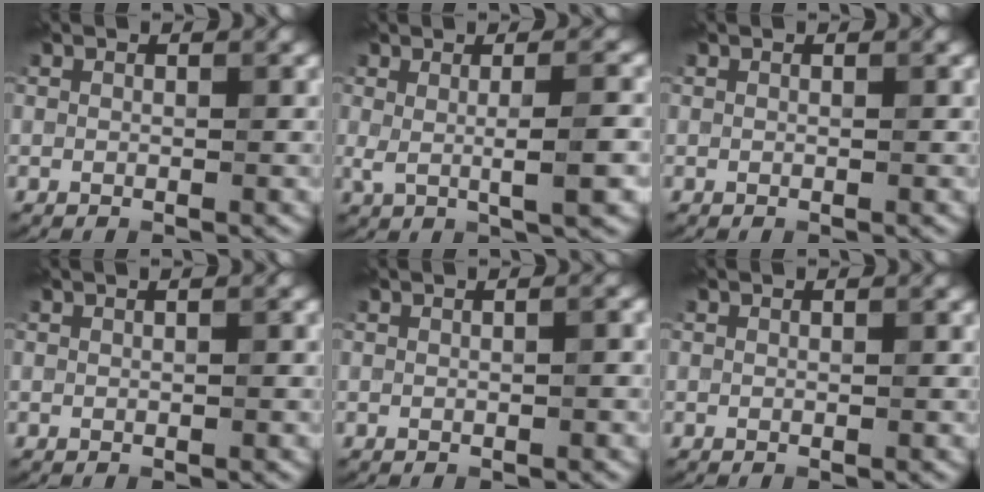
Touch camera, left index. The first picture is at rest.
{"total": 4.5, "force": [0.0, 1.0, 4.4], "torque": [-0.070, -0.001, 0.001]}
{"total": 0.0}
{"total": 1.0, "force": [0.2, 0.3, 0.9], "torque": [-0.012, 0.002, -0.003]}
{"total": 1.2, "force": [0.1, 0.4, 1.2], "torque": [-0.012, 0.004, -0.001]}
{"total": 0.0}